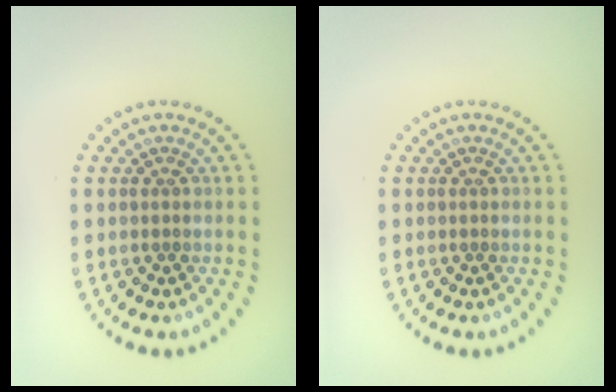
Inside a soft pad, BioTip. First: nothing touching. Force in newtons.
{"total": 0.0}